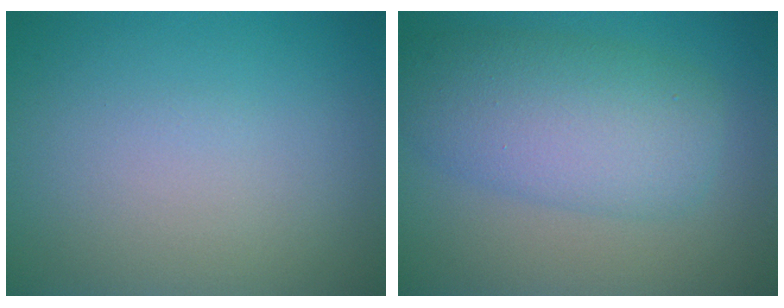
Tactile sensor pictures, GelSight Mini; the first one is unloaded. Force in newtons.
{"total": 7.0, "press": 7.0, "slide": 0.2}